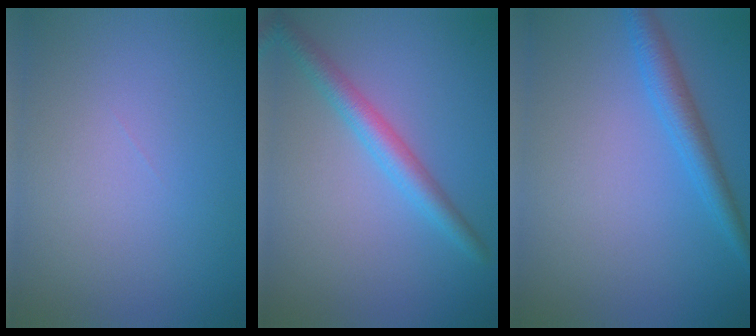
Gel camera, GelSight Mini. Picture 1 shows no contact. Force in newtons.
{"total": 3.4, "press": 3.4, "slide": 0.1}
{"total": 2.8, "press": 2.7, "slide": 0.2}